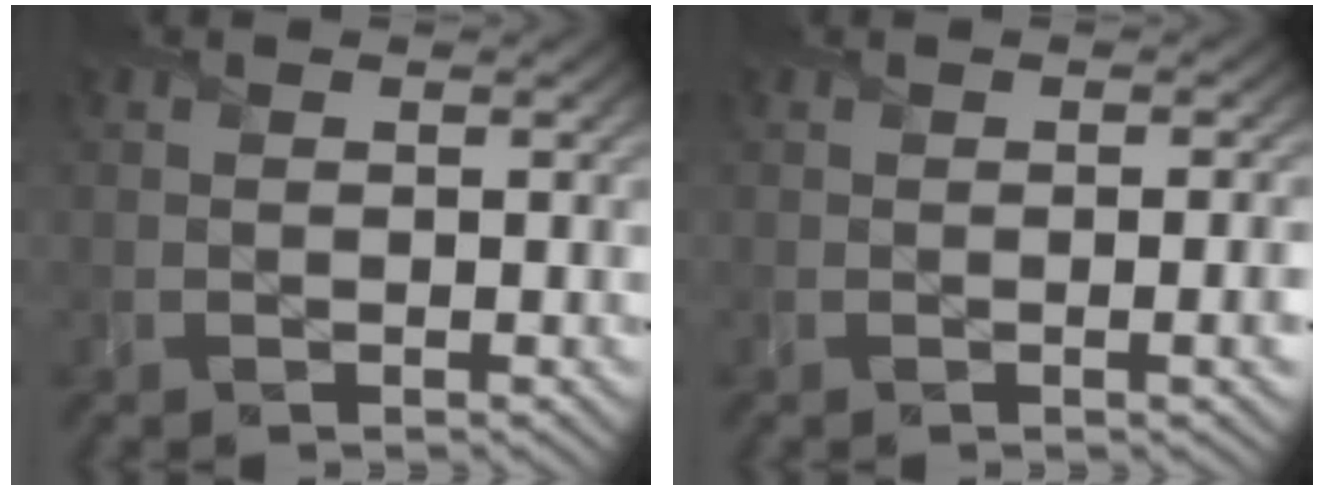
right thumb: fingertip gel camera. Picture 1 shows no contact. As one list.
[{"total": 2.0, "force": [-0.2, 0.4, 1.9], "torque": [-0.025, 0.000, -0.002]}]